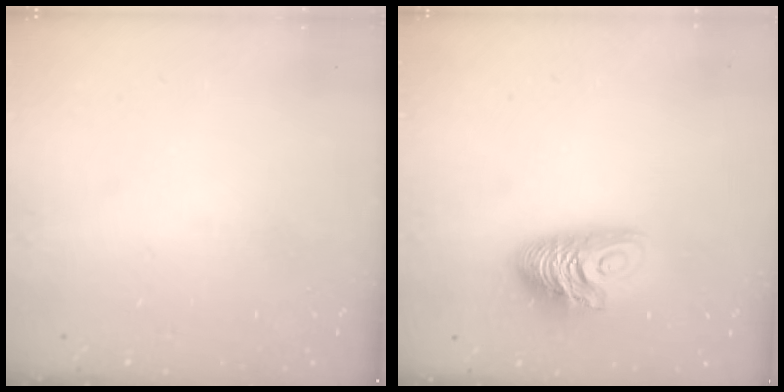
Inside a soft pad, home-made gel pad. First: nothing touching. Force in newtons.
{"total": 10.3, "press": 10.3, "slide": 0.4}